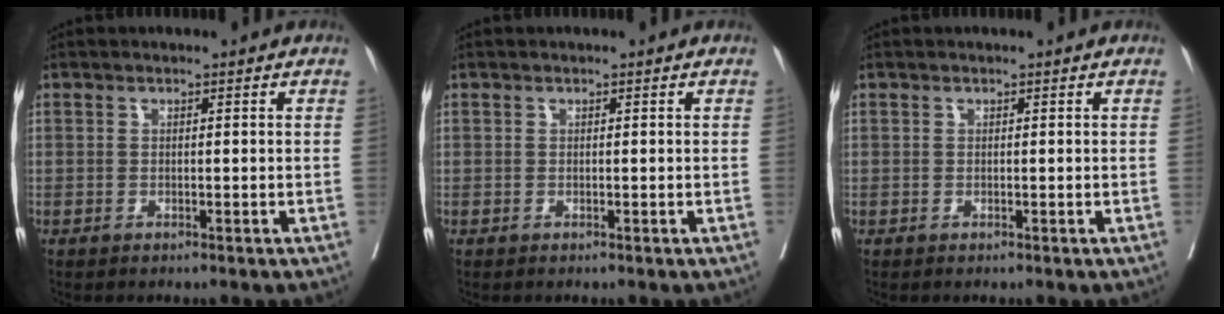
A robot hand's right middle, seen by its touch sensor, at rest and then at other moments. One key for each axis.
{"total": 0.0}
{"total": 0.0}